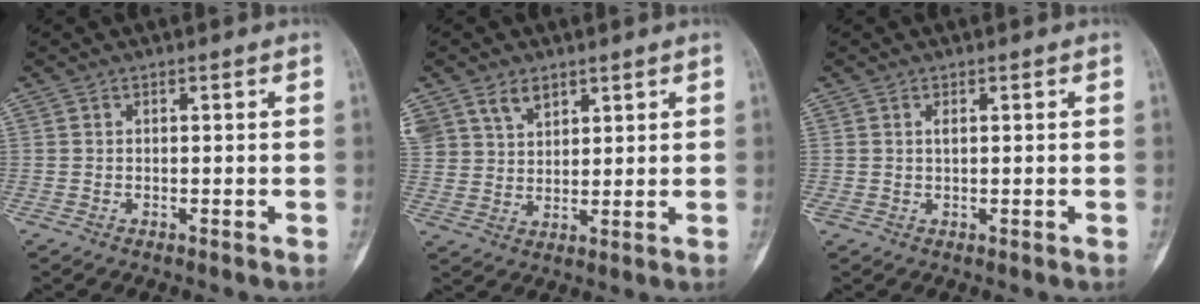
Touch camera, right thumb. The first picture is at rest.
{"total": 7.3, "force": [4.6, 4.9, 2.8], "torque": [-0.033, -0.011, 0.095]}
{"total": 1.2, "force": [0.3, 0.6, 1.0], "torque": [-0.024, 0.005, 0.005]}